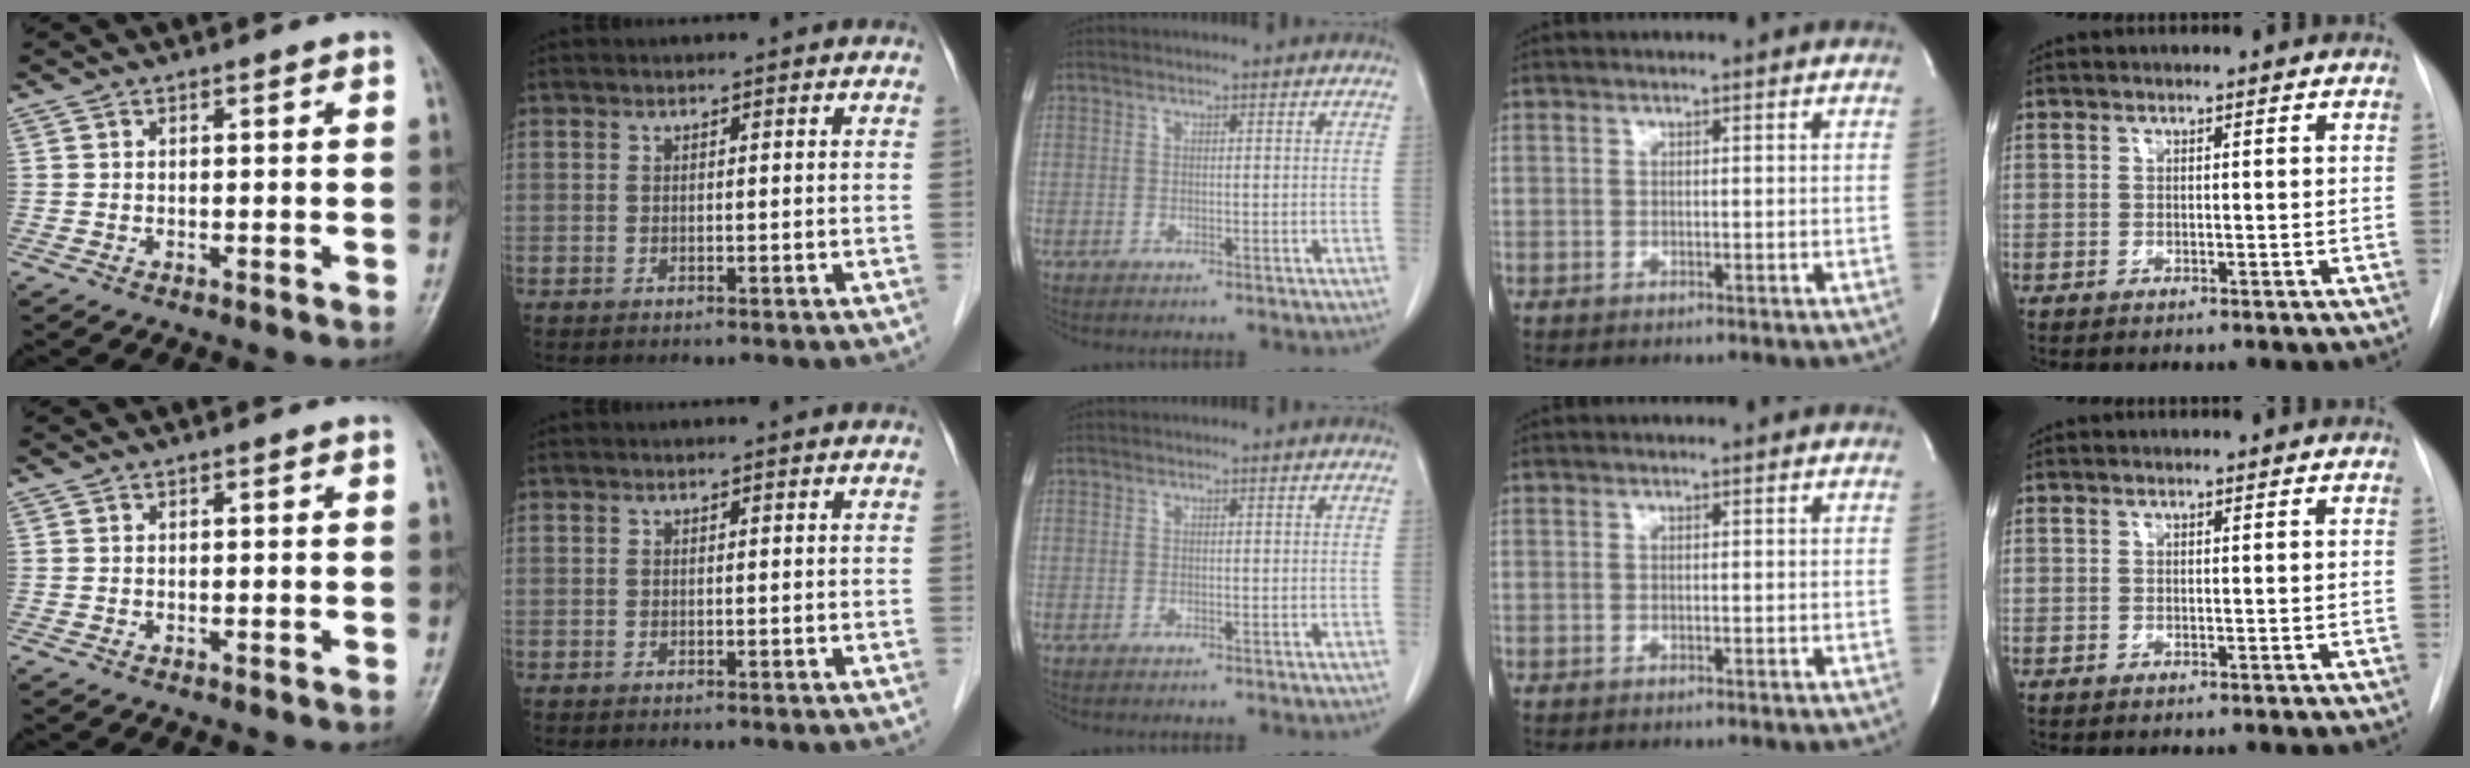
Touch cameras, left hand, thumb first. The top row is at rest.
{}